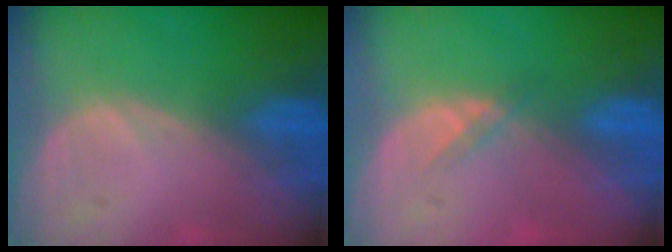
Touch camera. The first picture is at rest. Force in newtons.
{"total": 1.4, "press": 1.1, "slide": 0.8}